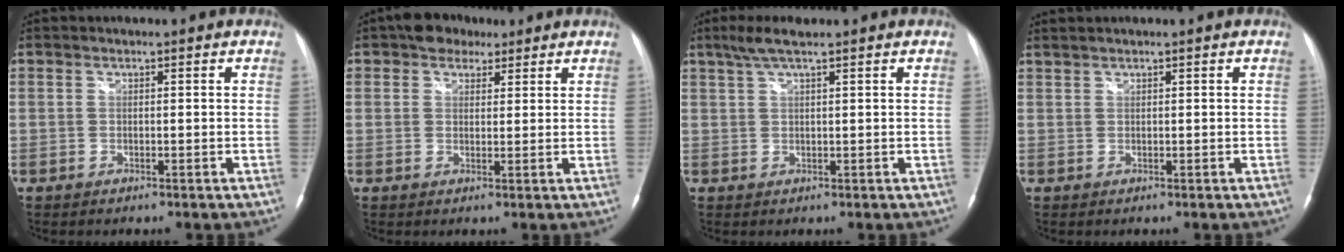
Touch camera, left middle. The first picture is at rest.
{"total": 4.7, "force": [3.1, 3.0, 1.7], "torque": [-0.029, 0.016, 0.052]}
{"total": 3.8, "force": [2.7, 0.3, 2.6], "torque": [-0.060, 0.014, 0.053]}
{"total": 1.0, "force": [0.9, -0.1, 0.4], "torque": [-0.012, 0.011, 0.024]}